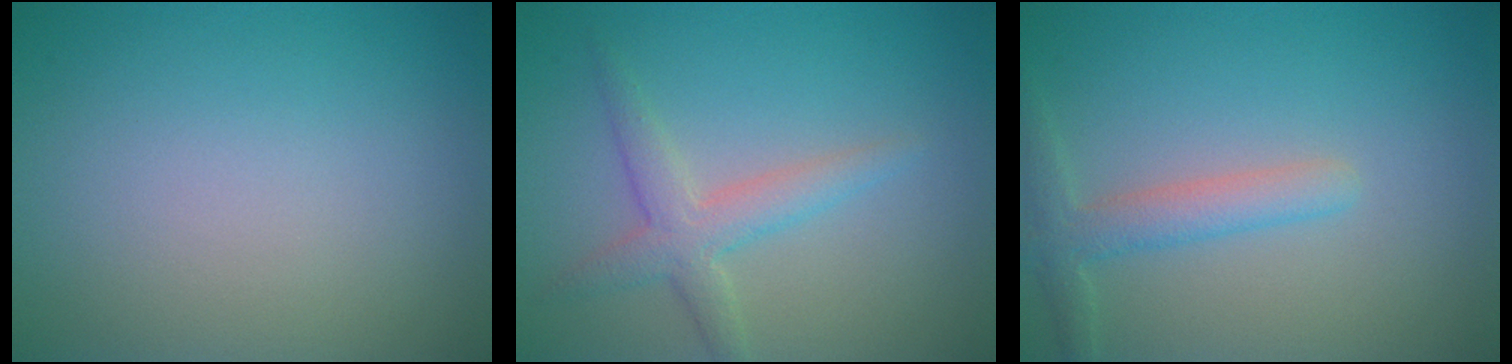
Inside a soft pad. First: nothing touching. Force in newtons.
{"total": 2.9, "press": 2.9, "slide": 0.1}
{"total": 2.5, "press": 2.5, "slide": 0.0}